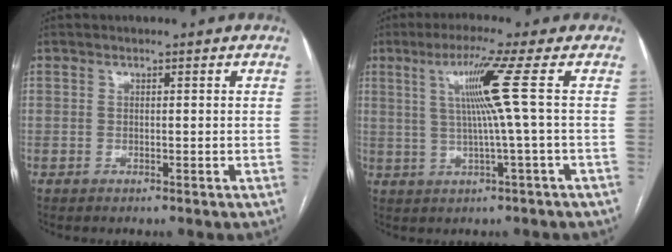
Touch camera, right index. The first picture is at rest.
{"total": 7.5, "force": [1.6, -2.5, 6.9], "torque": [-0.128, 0.007, 0.038]}